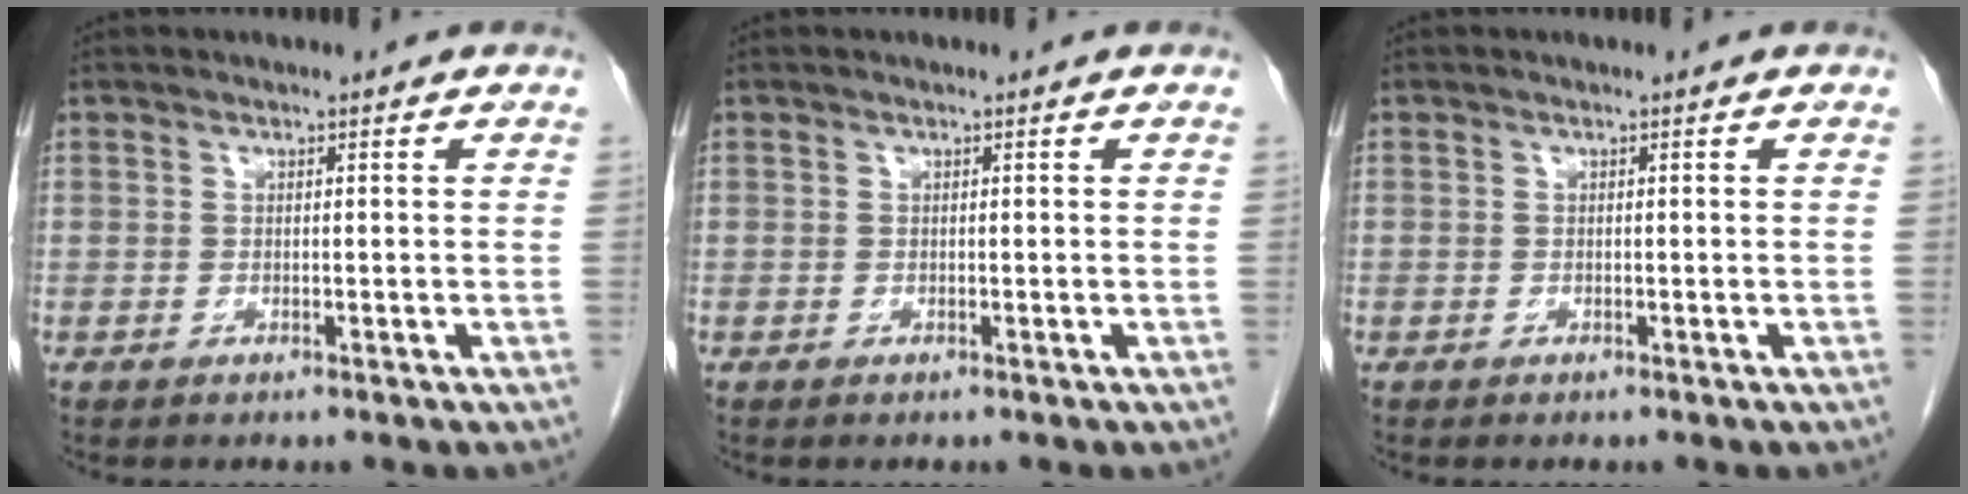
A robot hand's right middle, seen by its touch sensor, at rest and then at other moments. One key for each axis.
{"total": 0.0}
{"total": 0.0}